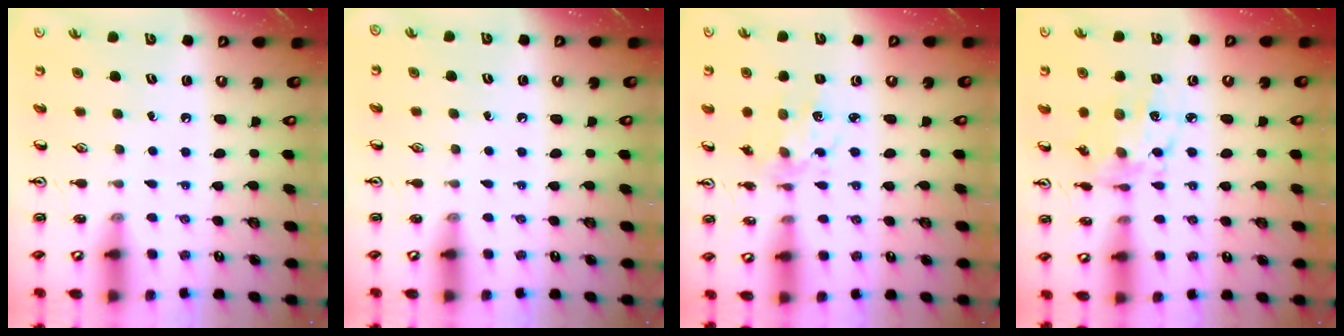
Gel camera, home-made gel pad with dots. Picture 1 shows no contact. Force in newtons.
{"total": 0.0}
{"total": 4.7, "press": 4.5, "slide": 1.3}
{"total": 9.2, "press": 9.2, "slide": 0.7}